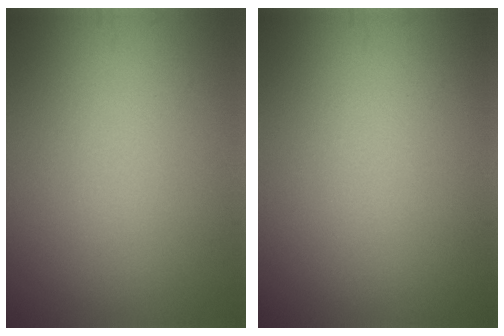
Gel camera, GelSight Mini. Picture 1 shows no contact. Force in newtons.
{"total": 0.0}